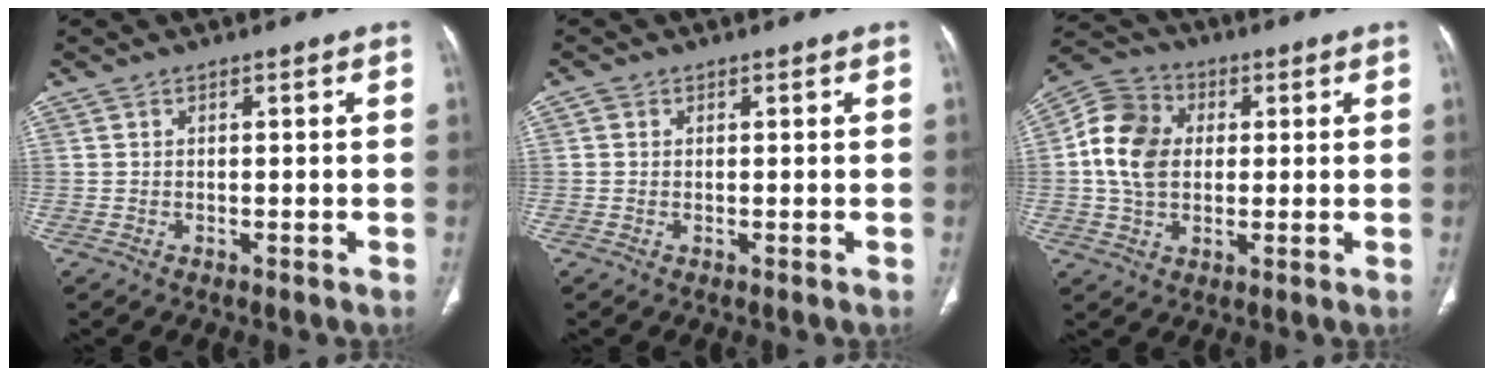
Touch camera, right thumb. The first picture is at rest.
{"total": 0.8, "force": [0.2, 0.8, 0.3], "torque": [-0.001, 0.001, 0.001]}
{"total": 11.5, "force": [1.1, 8.8, 7.4], "torque": [-0.131, 0.016, 0.012]}